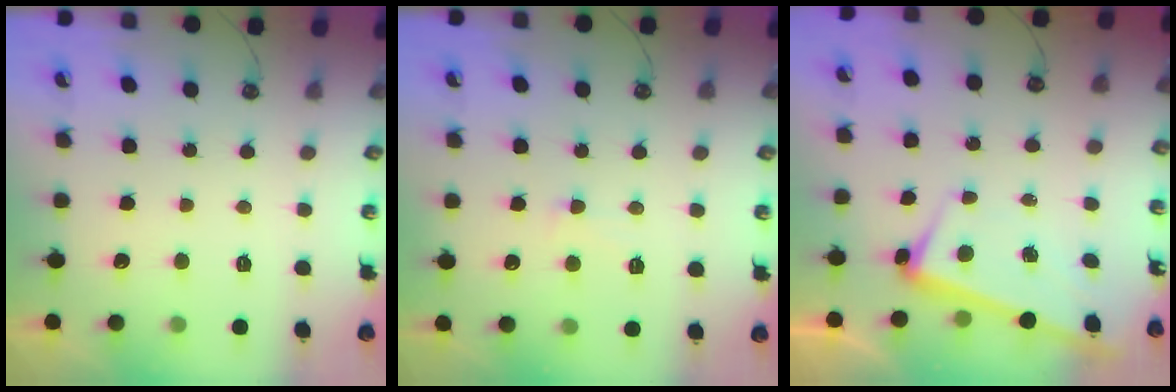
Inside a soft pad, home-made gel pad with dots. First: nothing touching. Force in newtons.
{"total": 0.8, "press": 0.7, "slide": 0.5}
{"total": 2.6, "press": 2.3, "slide": 1.1}